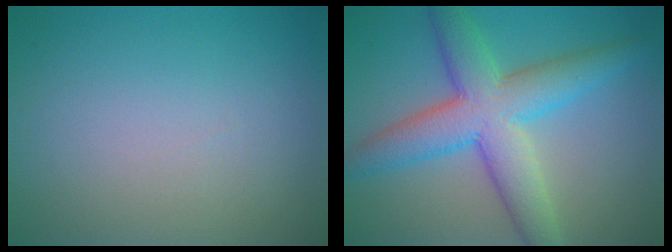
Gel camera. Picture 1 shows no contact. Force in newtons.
{"total": 7.7, "press": 7.7, "slide": 0.3}